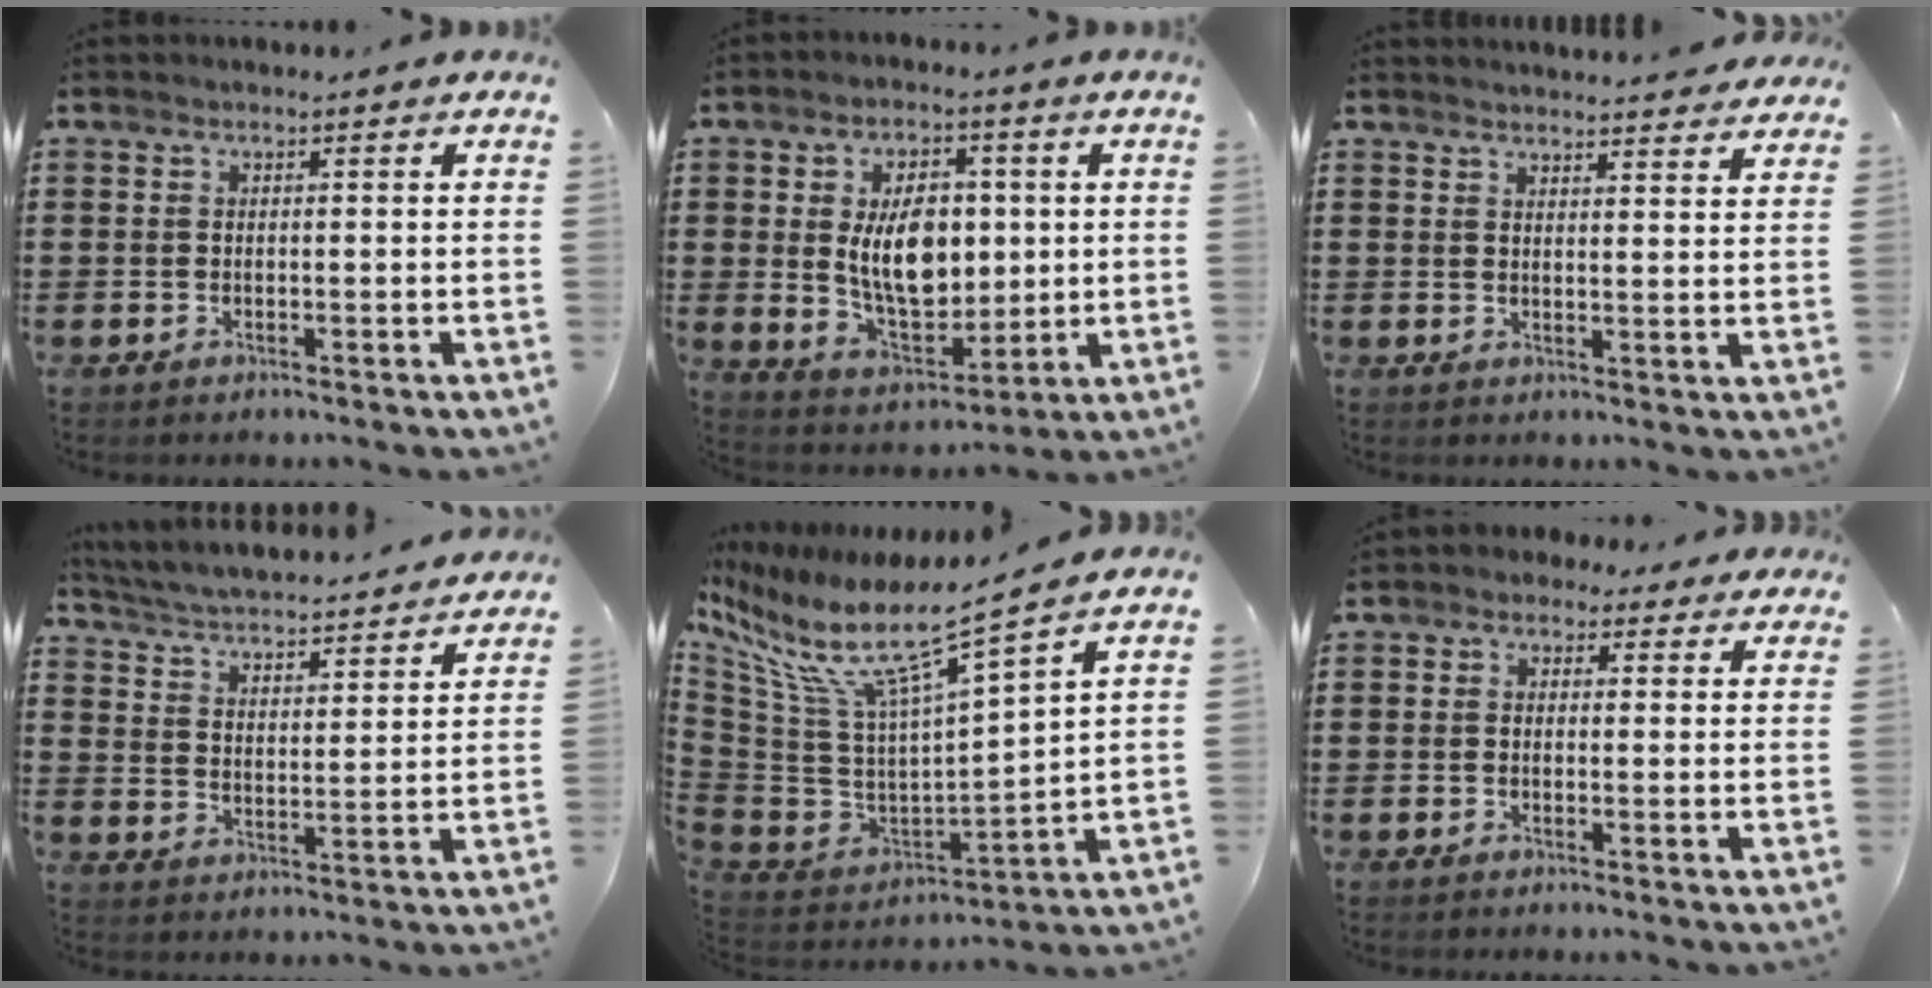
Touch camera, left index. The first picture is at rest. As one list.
[{"total": 9.8, "force": [1.1, 6.3, 7.4], "torque": [-0.138, 0.006, 0.018]}, {"total": 3.2, "force": [3.2, -0.3, 0.3], "torque": [-0.007, -0.020, 0.057]}, {"total": 4.0, "force": [3.9, -0.4, 0.7], "torque": [-0.036, -0.037, 0.060]}, {"total": 10.6, "force": [6.8, 1.2, 8.0], "torque": [-0.184, -0.059, 0.107]}, {"total": 1.8, "force": [1.0, 1.4, 0.6], "torque": [-0.011, 0.006, 0.015]}]